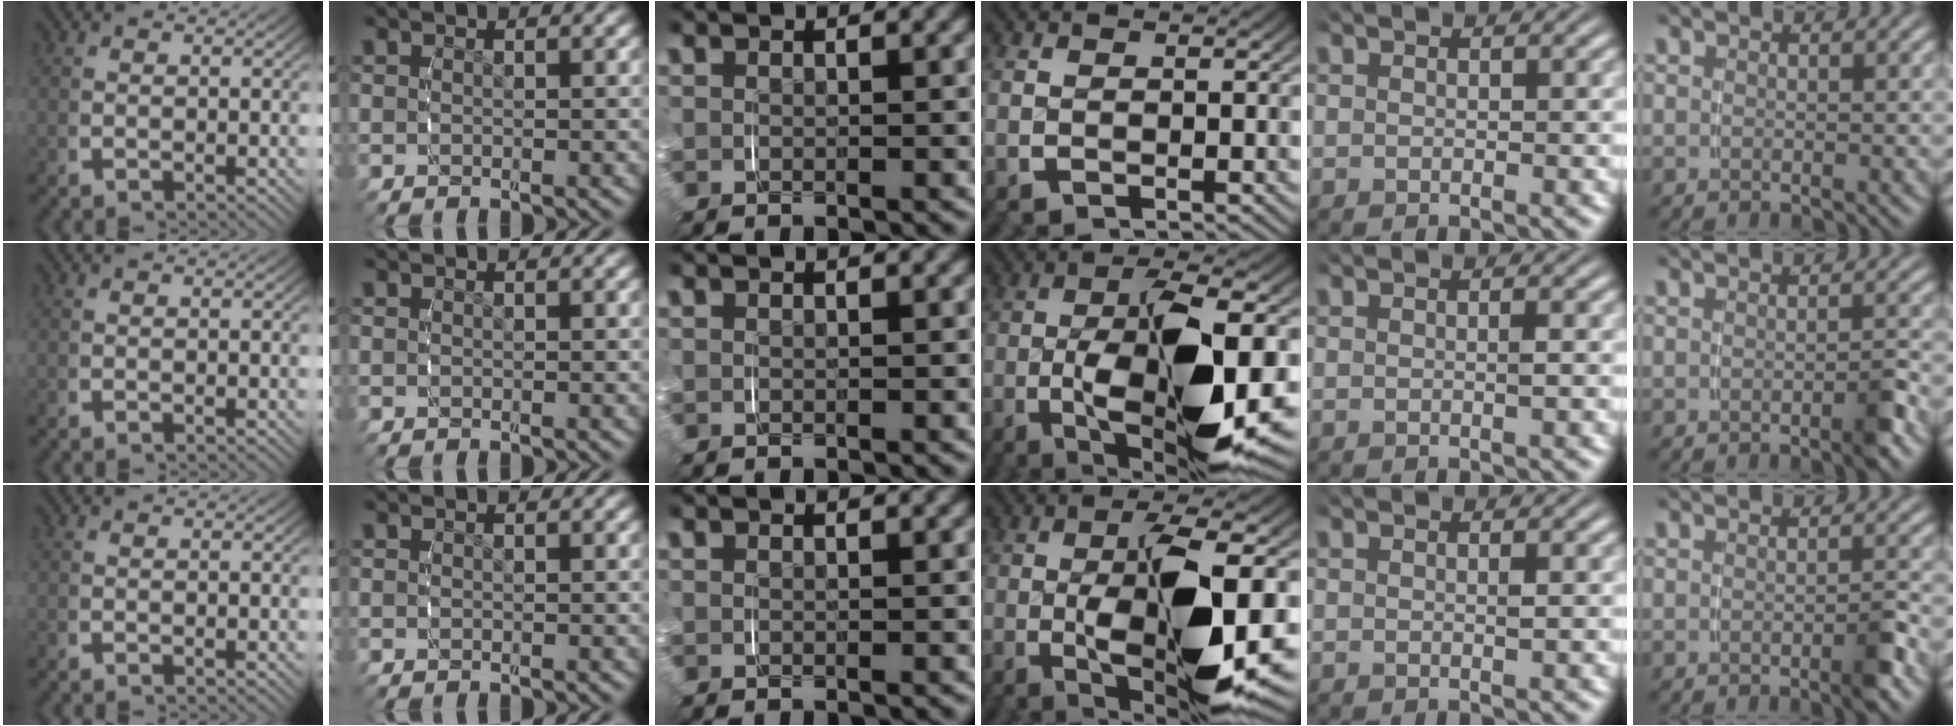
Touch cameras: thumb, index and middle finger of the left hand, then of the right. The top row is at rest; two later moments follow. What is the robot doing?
{"motion": "grasp_and_lifting", "object": "jar lid"}